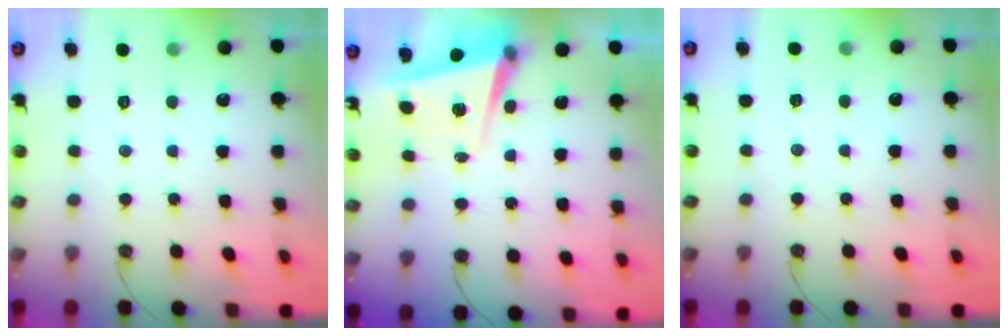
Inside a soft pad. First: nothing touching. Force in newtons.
{"total": 5.4, "press": 5.3, "slide": 1.3}
{"total": 4.8, "press": 2.3, "slide": 4.3}